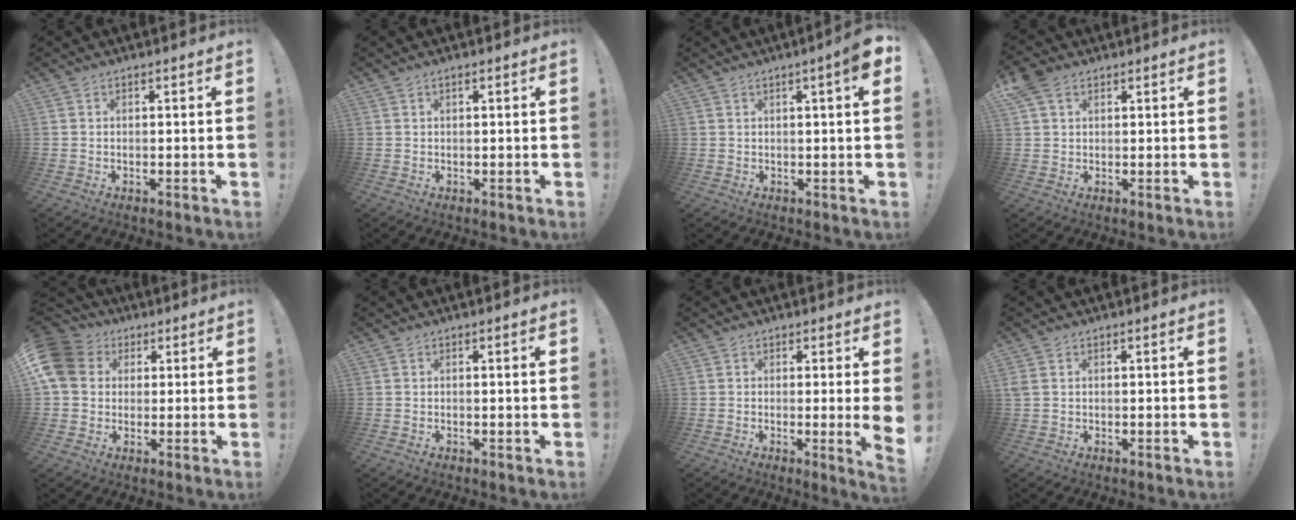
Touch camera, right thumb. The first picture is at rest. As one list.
[{"total": 0.5, "force": [0.2, 0.0, 0.5], "torque": [-0.018, 0.004, 0.005]}, {"total": 4.3, "force": [1.7, 0.0, 3.9], "torque": [-0.057, -0.011, 0.023]}, {"total": 5.9, "force": [2.9, 4.1, 3.1], "torque": [-0.049, -0.004, 0.058]}, {"total": 13.6, "force": [3.3, 11.3, 6.7], "torque": [-0.105, -0.004, 0.068]}, {"total": 0.9, "force": [0.3, -0.1, 0.9], "torque": [-0.016, 0.000, 0.003]}, {"total": 4.3, "force": [0.3, -0.4, 4.3], "torque": [-0.065, -0.015, 0.007]}, {"total": 1.9, "force": [0.7, 1.2, 1.3], "torque": [-0.032, 0.007, 0.016]}]